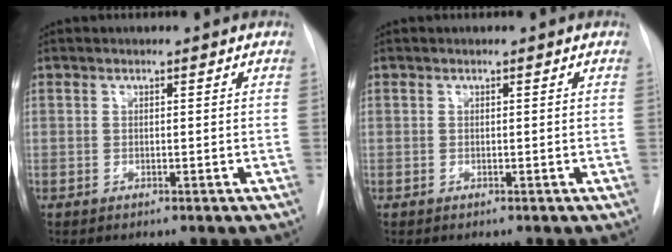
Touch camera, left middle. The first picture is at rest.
{"total": 0.0}